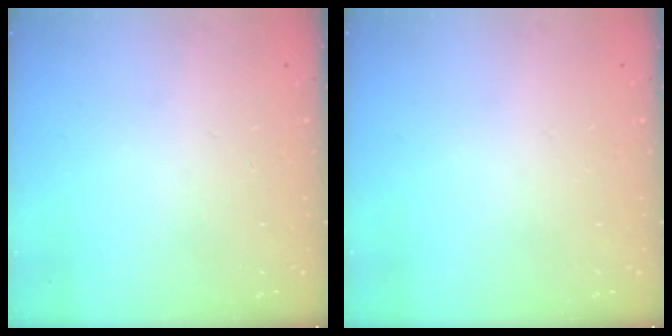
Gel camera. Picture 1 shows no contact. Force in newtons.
{"total": 0.0}